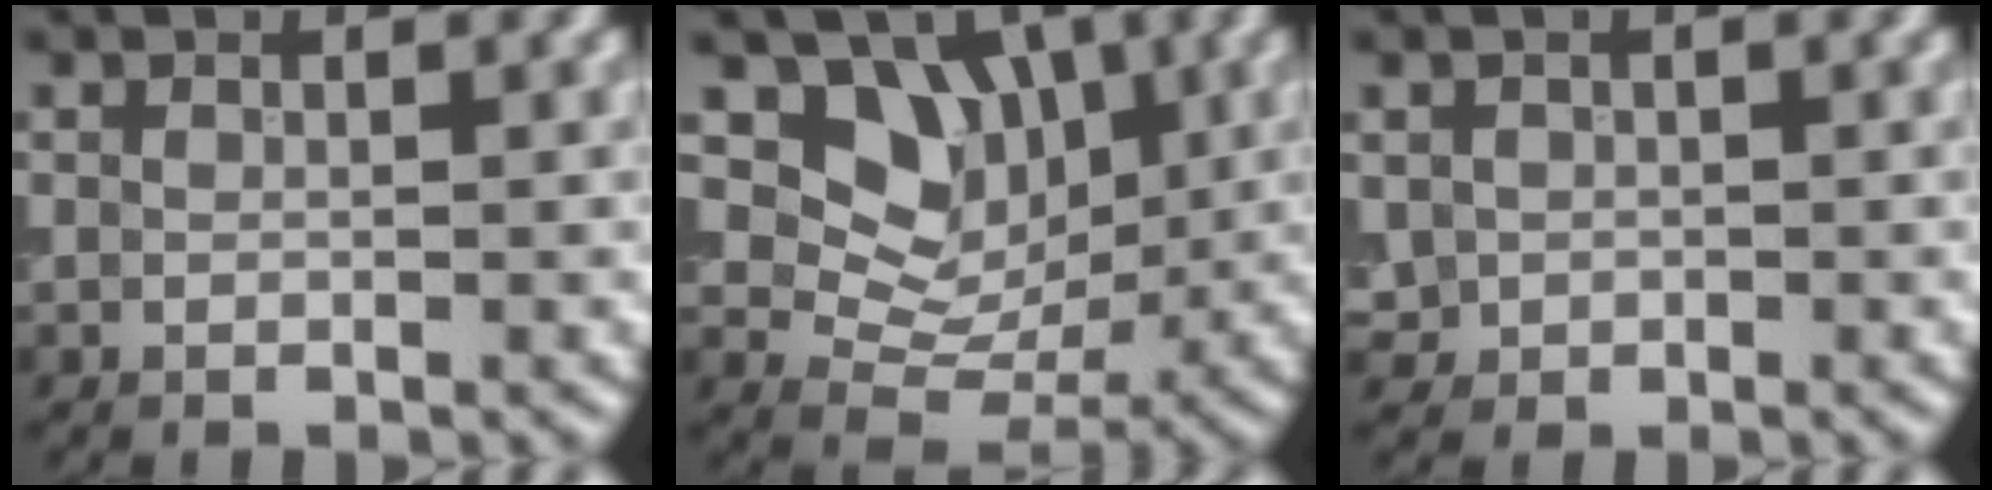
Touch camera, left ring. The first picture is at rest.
{"total": 6.4, "force": [2.3, 5.0, 3.2], "torque": [-0.044, -0.014, 0.032]}
{"total": 1.6, "force": [0.1, 1.6, 0.4], "torque": [-0.001, -0.004, 0.003]}